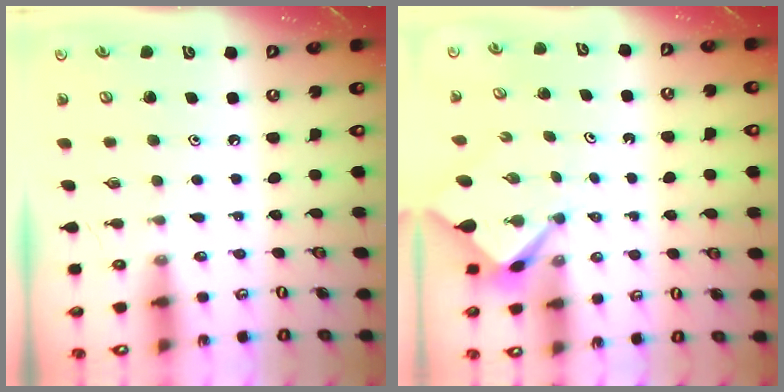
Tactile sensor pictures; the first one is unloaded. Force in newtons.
{"total": 2.9, "press": 2.9, "slide": 0.4}